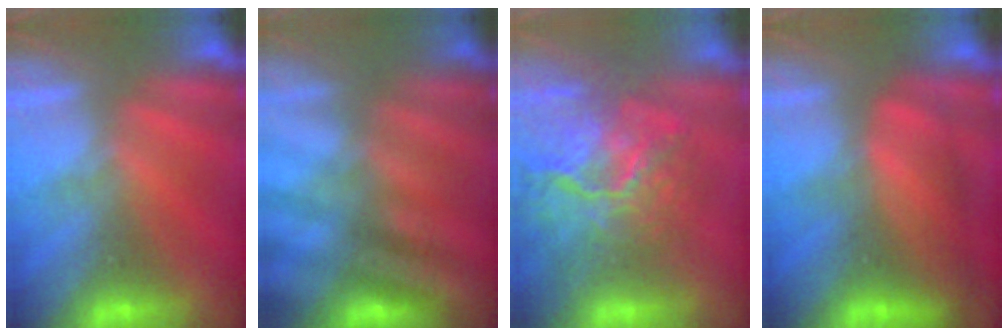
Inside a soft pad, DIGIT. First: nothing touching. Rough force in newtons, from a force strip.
{"total": 2.8}
{"total": 11.3}
{"total": 7.8}